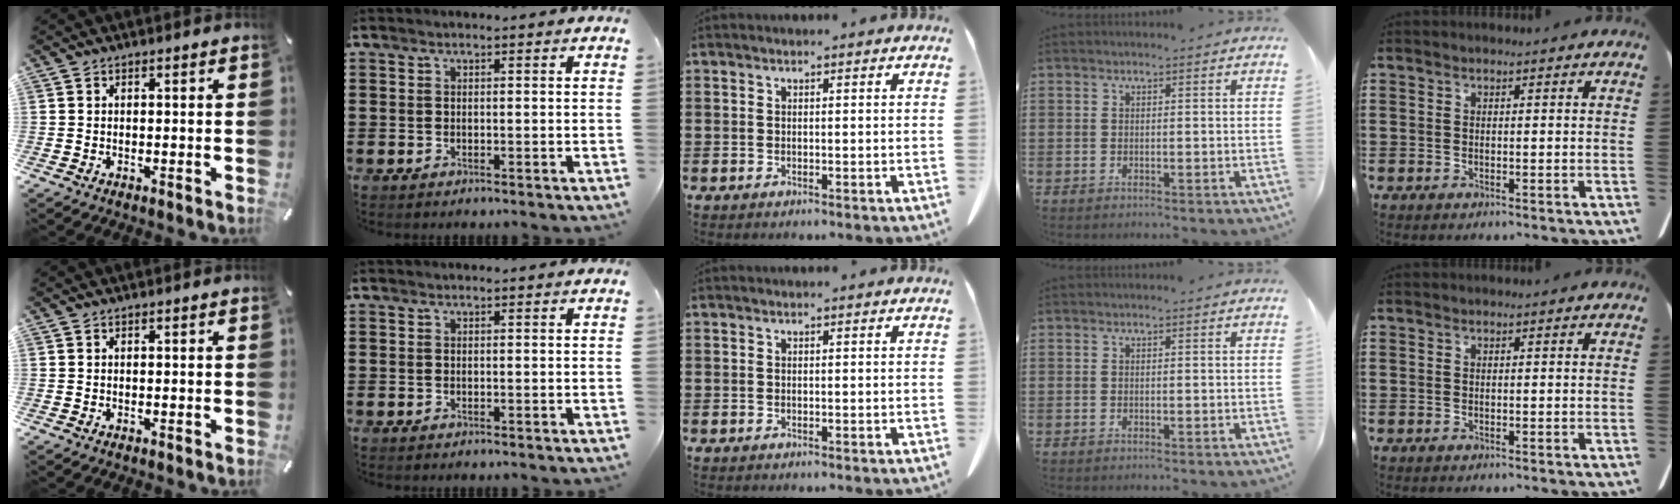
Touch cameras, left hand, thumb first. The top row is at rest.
{}